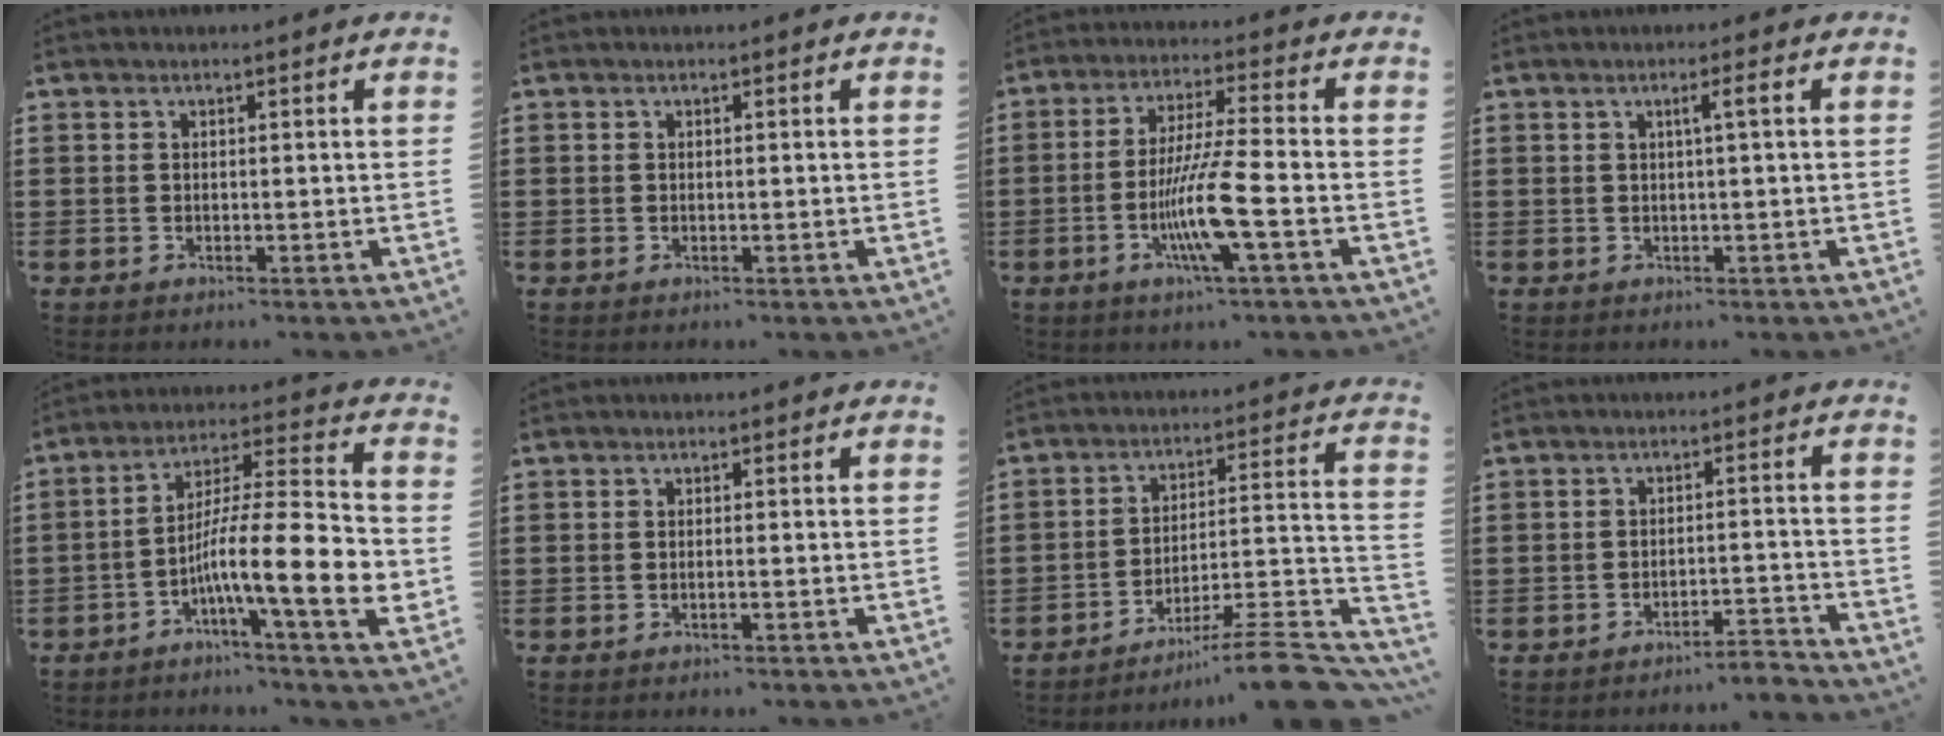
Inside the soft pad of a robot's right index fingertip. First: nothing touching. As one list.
[{"total": 0.0}, {"total": 9.8, "force": [-3.3, 0.6, 9.2], "torque": [-0.186, -0.015, -0.068]}, {"total": 2.2, "force": [0.3, -0.2, 2.2], "torque": [-0.037, -0.001, 0.002]}, {"total": 15.0, "force": [-4.2, 2.8, 14.1], "torque": [-0.256, -0.013, -0.075]}, {"total": 0.6, "force": [-0.2, -0.1, 0.5], "torque": [-0.009, -0.002, -0.005]}, {"total": 9.8, "force": [-8.4, 0.3, 5.1], "torque": [-0.067, 0.009, -0.165]}, {"total": 3.3, "force": [-3.2, -0.2, 0.8], "torque": [-0.016, -0.003, -0.068]}]